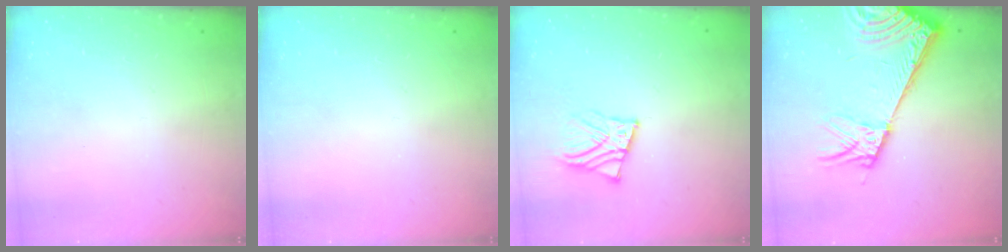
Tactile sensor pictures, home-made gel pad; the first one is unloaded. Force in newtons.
{"total": 0.0}
{"total": 5.0, "press": 5.0, "slide": 0.7}
{"total": 10.9, "press": 10.5, "slide": 2.7}